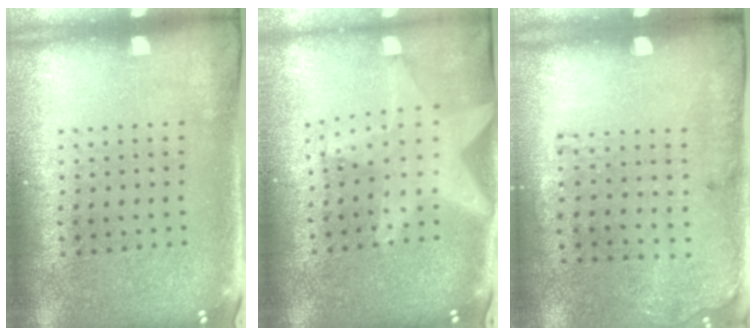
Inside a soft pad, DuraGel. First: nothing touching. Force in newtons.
{"total": 1.9, "press": 1.6, "slide": 0.8}
{"total": 1.8, "press": 1.2, "slide": 1.3}